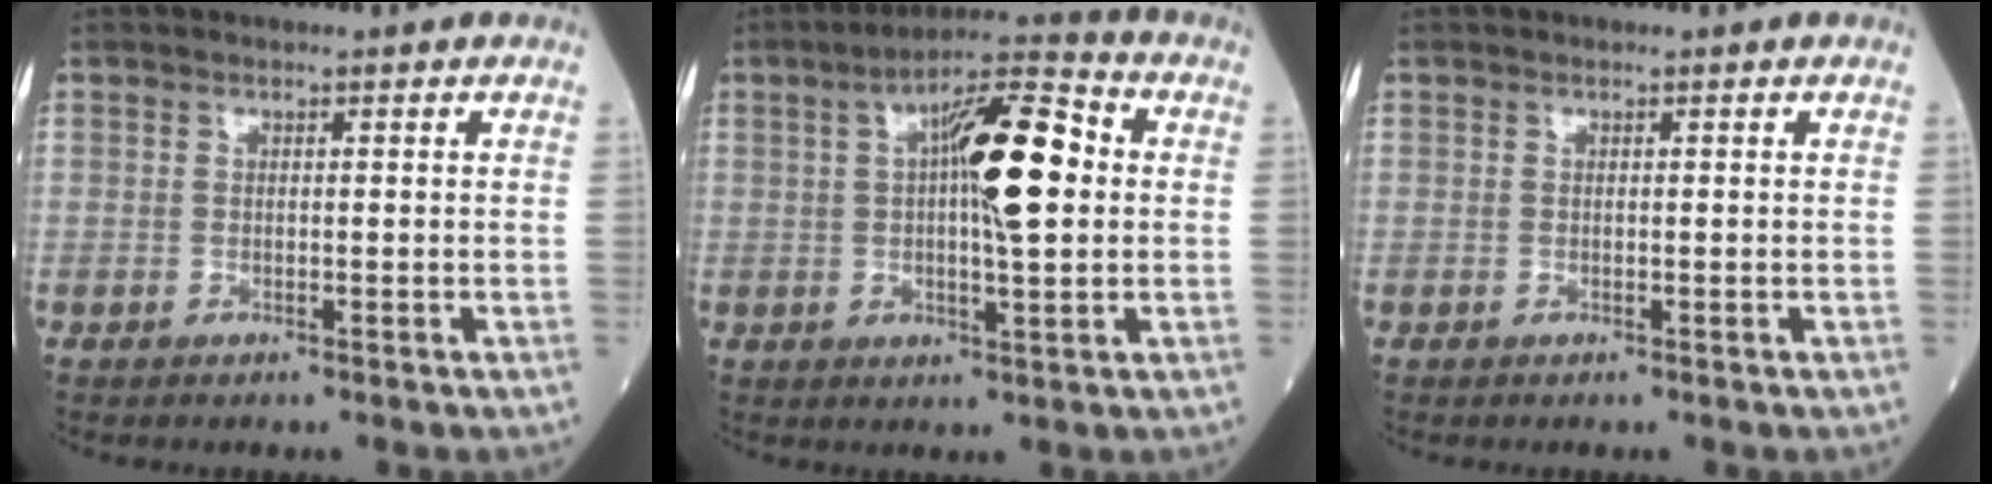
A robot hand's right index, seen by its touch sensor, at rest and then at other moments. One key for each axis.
{"total": 12.5, "fx": 1.8, "fy": 2.4, "fz": 12.1, "tx": -0.198, "ty": 0.025, "tz": 0.023}
{"total": 0.0}